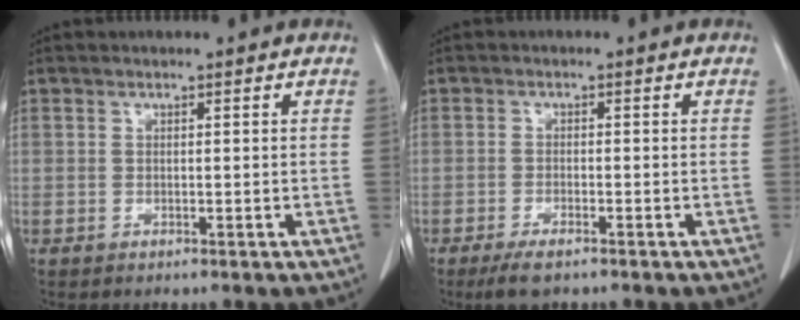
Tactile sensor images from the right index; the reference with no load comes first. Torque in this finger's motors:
{"motor_torque": [0.30, -0.22, 0.13, 0.04]}